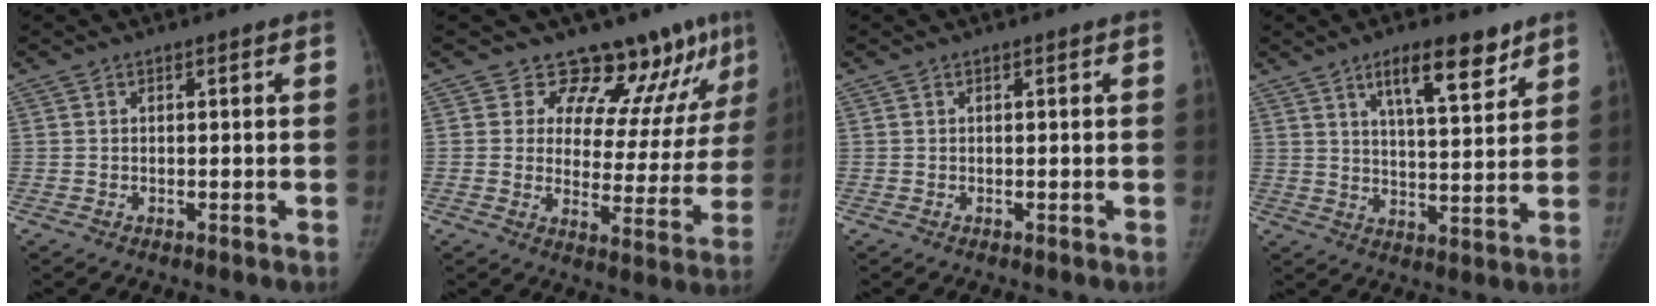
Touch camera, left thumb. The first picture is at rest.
{"total": 13.2, "force": [10.8, 5.5, 5.4], "torque": [-0.026, -0.082, 0.138]}
{"total": 0.0}
{"total": 10.5, "force": [6.6, 3.1, 7.5], "torque": [-0.100, -0.038, 0.109]}